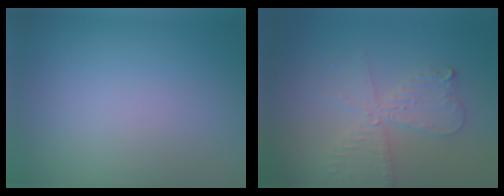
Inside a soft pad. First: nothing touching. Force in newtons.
{"total": 4.3, "press": 3.6, "slide": 2.3}